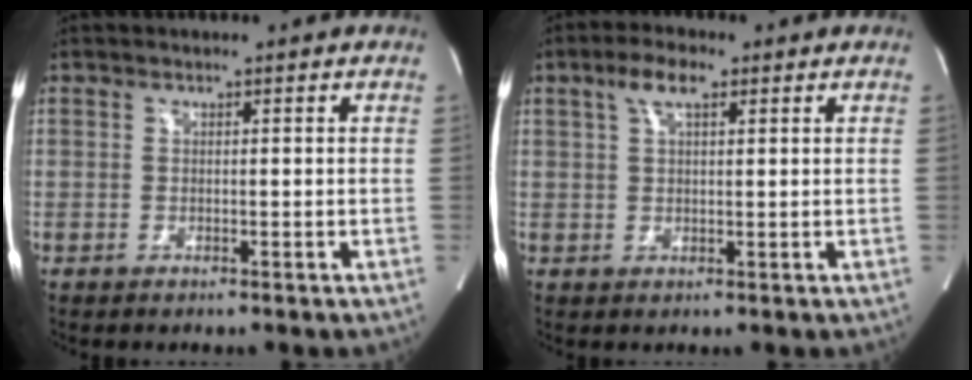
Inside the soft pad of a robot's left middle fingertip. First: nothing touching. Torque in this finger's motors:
{"motor_torque": [0.18, 0.03, 0.02, 0.04]}